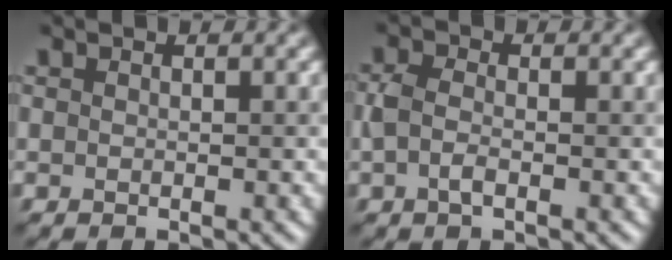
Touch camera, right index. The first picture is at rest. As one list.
[{"total": 1.7, "force": [-0.6, 1.0, 1.1], "torque": [-0.028, 0.010, -0.009]}]